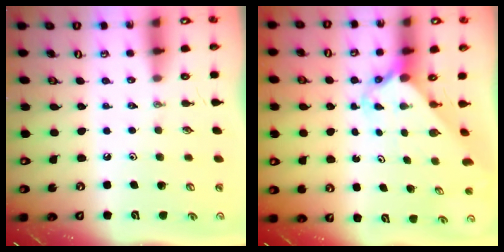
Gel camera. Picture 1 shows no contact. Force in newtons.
{"total": 2.2, "press": 2.2, "slide": 0.2}